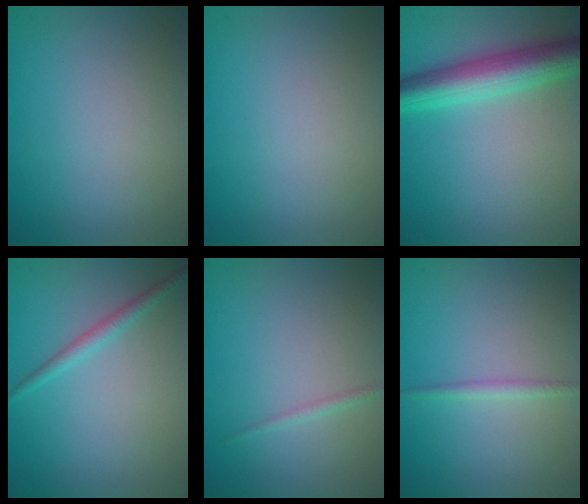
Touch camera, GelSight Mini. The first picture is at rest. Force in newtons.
{"total": 0.0}
{"total": 6.0, "press": 6.0, "slide": 0.1}
{"total": 1.5, "press": 1.5, "slide": 0.0}
{"total": 0.7, "press": 0.7, "slide": 0.0}
{"total": 1.0, "press": 1.0, "slide": 0.0}